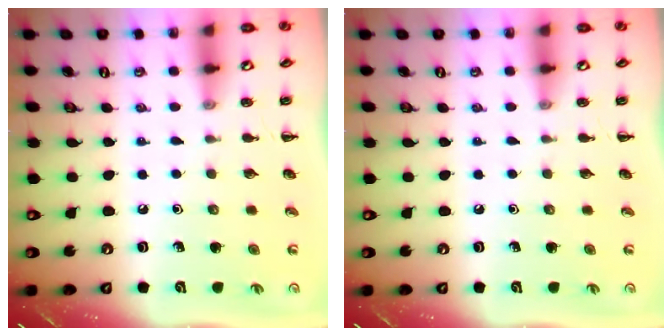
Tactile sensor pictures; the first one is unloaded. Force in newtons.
{"total": 0.0}